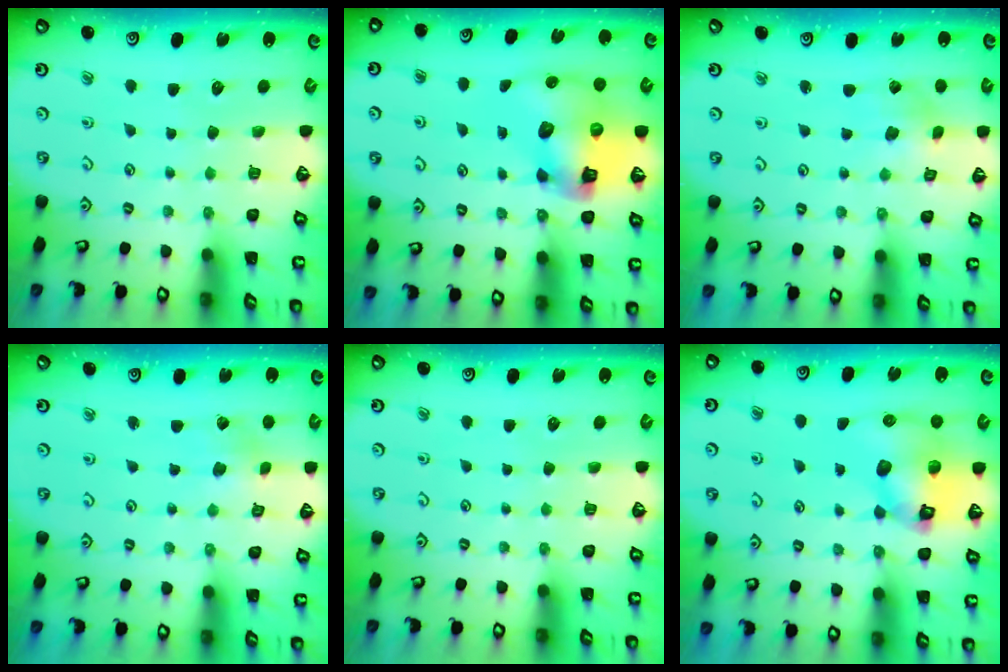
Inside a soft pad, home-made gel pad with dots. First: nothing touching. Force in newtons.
{"total": 13.8, "press": 13.6, "slide": 2.3}
{"total": 2.5, "press": 2.4, "slide": 0.5}
{"total": 1.8, "press": 1.8, "slide": 0.3}
{"total": 0.0}
{"total": 12.7, "press": 12.6, "slide": 1.7}